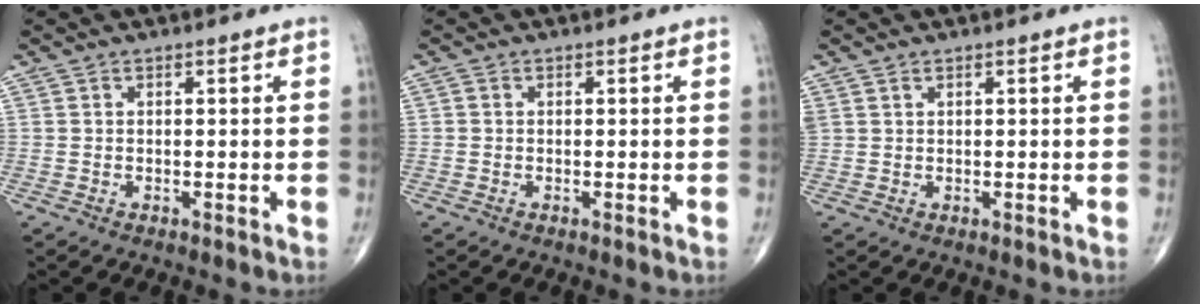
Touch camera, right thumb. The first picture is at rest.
{"total": 0.5, "force": [0.1, 0.5, -0.1], "torque": [0.003, 0.002, -0.002]}
{"total": 1.2, "force": [0.9, 0.8, 0.3], "torque": [-0.003, 0.004, 0.019]}